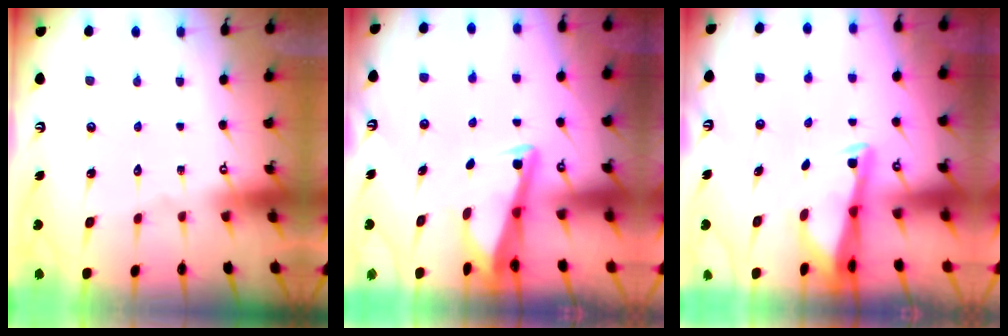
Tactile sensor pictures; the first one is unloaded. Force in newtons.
{"total": 3.2, "press": 3.2, "slide": 0.3}
{"total": 2.6, "press": 2.6, "slide": 0.5}